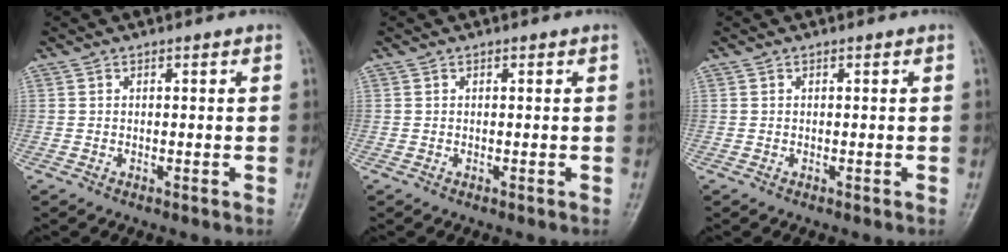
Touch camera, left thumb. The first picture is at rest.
{"total": 0.0}
{"total": 0.0}